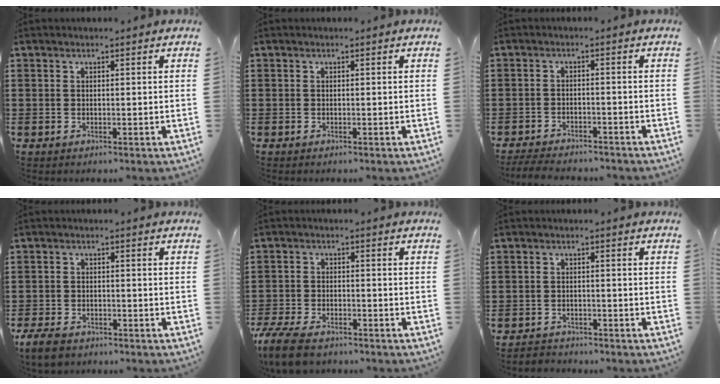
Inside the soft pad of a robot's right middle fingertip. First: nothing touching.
{"total": 0.0}
{"total": 3.5, "force": [-3.4, 0.5, 0.7], "torque": [-0.019, 0.001, -0.072]}
{"total": 3.3, "force": [-2.8, 1.1, 1.4], "torque": [-0.039, 0.002, -0.060]}
{"total": 5.9, "force": [-5.0, 1.6, 2.6], "torque": [-0.074, -0.004, -0.103]}
{"total": 2.0, "force": [-1.9, 0.5, -0.3], "torque": [0.000, 0.002, -0.045]}